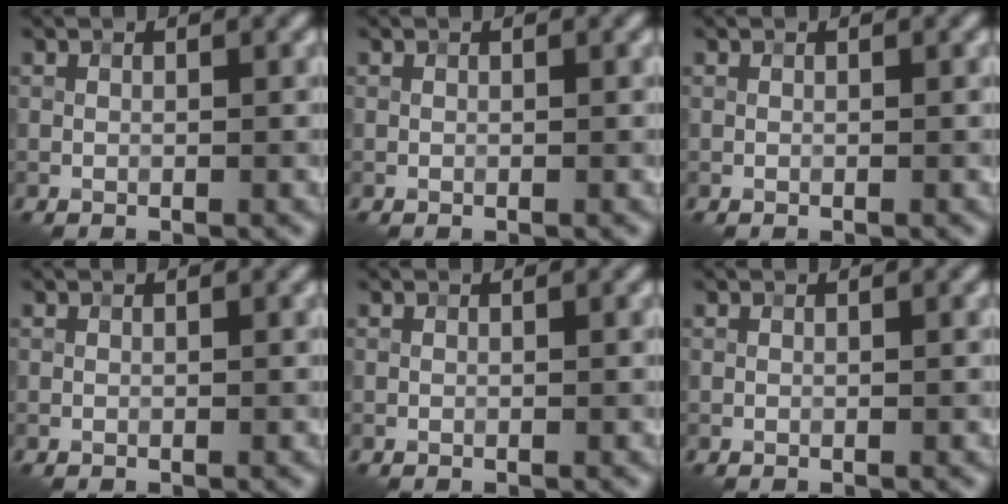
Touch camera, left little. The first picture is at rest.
{"total": 0.0}
{"total": 0.0}
{"total": 0.0}
{"total": 0.0}
{"total": 0.0}